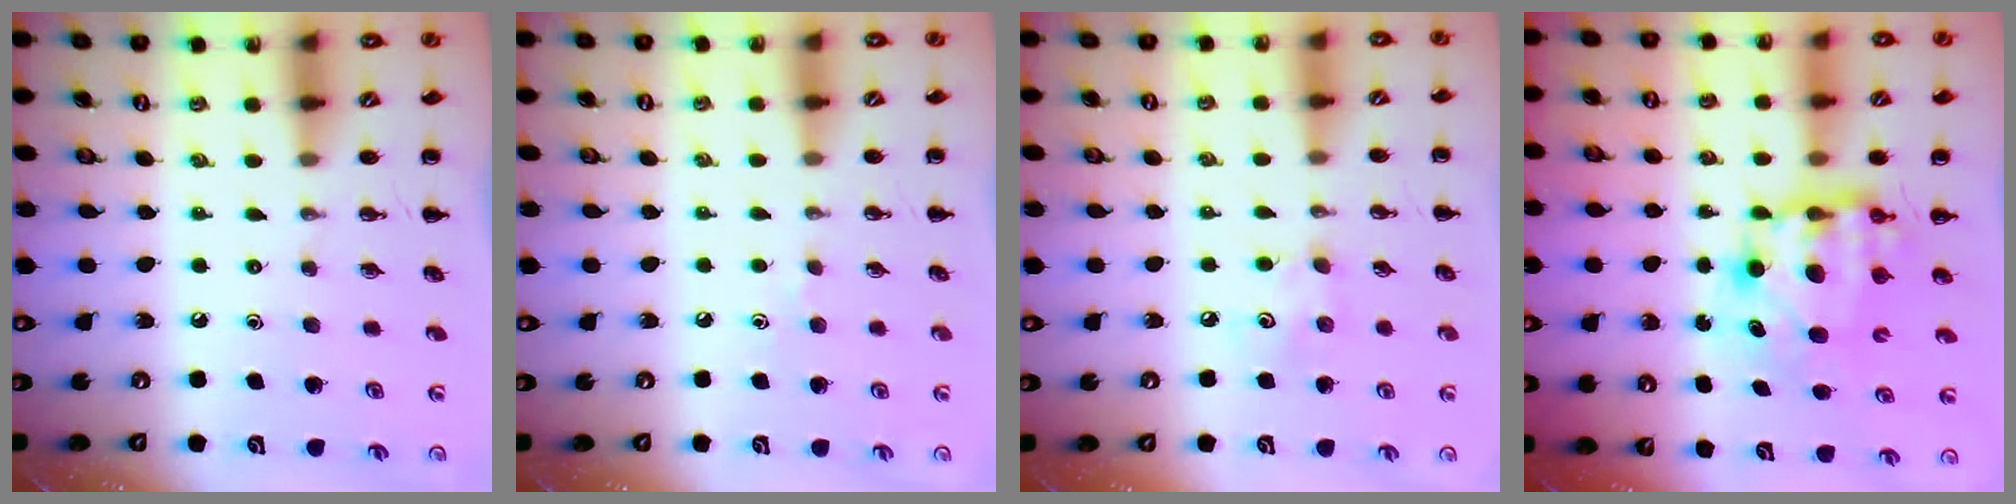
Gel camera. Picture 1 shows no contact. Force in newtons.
{"total": 3.1, "press": 2.9, "slide": 1.1}
{"total": 3.9, "press": 3.7, "slide": 1.0}
{"total": 7.7, "press": 7.5, "slide": 1.9}